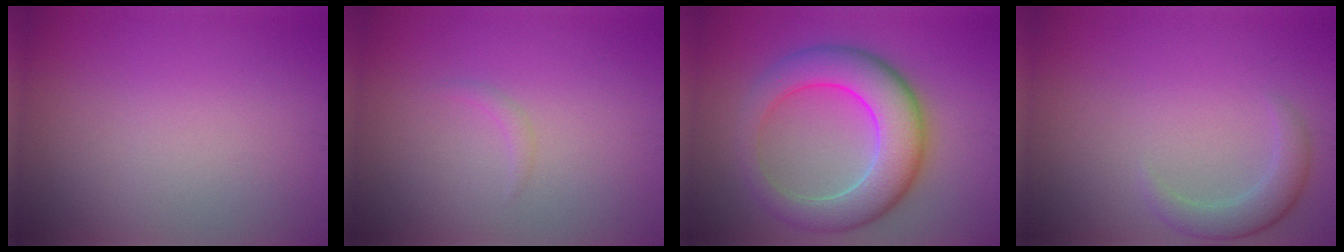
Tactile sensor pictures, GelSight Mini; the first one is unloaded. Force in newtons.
{"total": 0.7, "press": 0.6, "slide": 0.1}
{"total": 8.2, "press": 8.2, "slide": 0.6}
{"total": 2.6, "press": 2.6, "slide": 0.1}